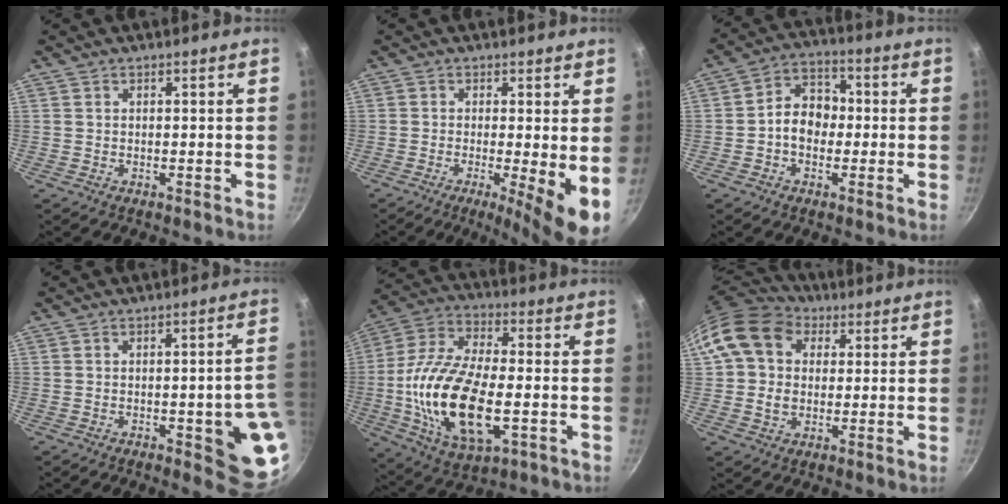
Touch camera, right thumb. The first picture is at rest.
{"total": 8.5, "force": [-1.2, 1.4, 8.3], "torque": [-0.119, -0.015, -0.017]}
{"total": 8.4, "force": [-0.8, 6.5, 5.1], "torque": [-0.041, 0.030, -0.027]}
{"total": 12.7, "force": [-2.9, 3.7, 11.8], "torque": [-0.091, 0.014, -0.035]}
{"total": 22.5, "force": [-3.8, 10.7, 19.4], "torque": [-0.377, 0.015, -0.073]}
{"total": 13.6, "force": [4.1, 10.7, 7.4], "torque": [-0.120, 0.012, 0.061]}